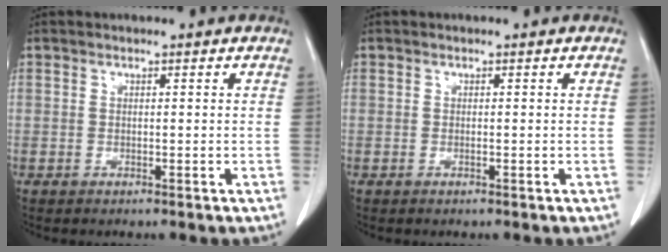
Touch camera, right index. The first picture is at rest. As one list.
[{"total": 0.0}]